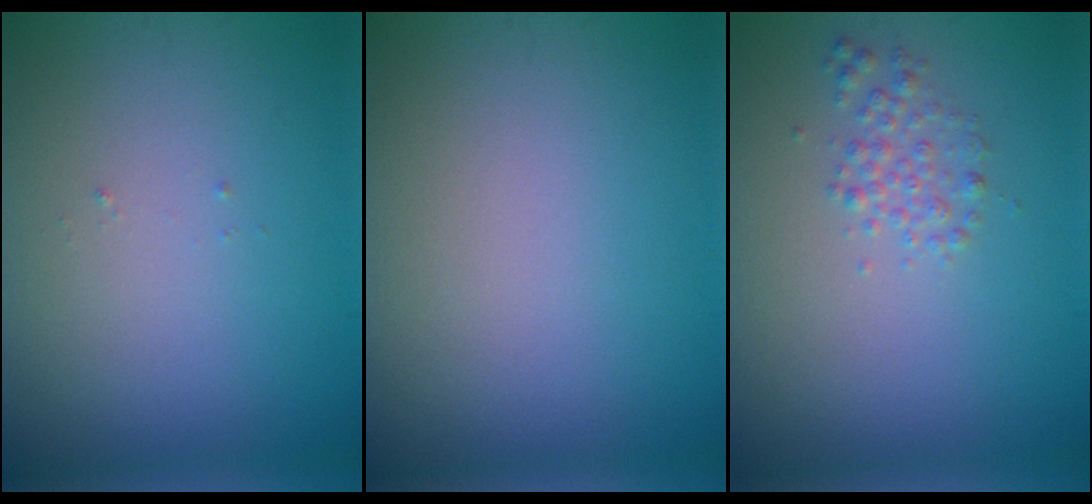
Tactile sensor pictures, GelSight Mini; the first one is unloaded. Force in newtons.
{"total": 0.0}
{"total": 1.7, "press": 1.7, "slide": 0.0}